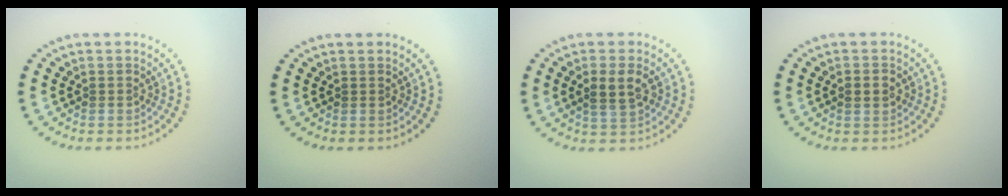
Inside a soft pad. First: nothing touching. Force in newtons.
{"total": 0.0}
{"total": 2.8, "press": 2.8, "slide": 0.4}
{"total": 1.8, "press": 1.8, "slide": 0.1}